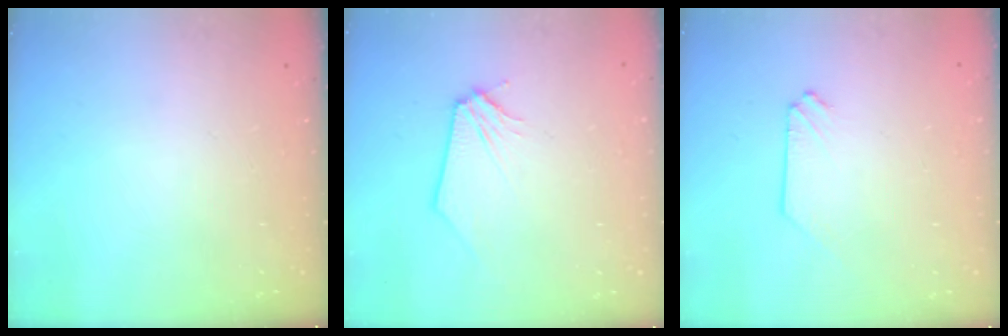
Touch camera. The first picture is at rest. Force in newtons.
{"total": 0.0}
{"total": 0.0}